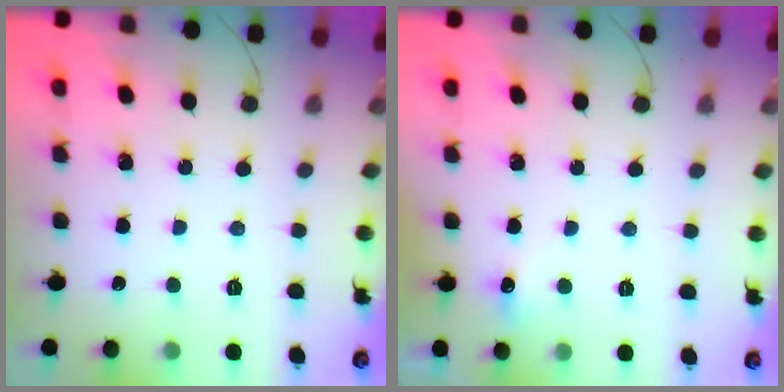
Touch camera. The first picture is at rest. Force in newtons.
{"total": 4.6, "press": 4.4, "slide": 1.3}